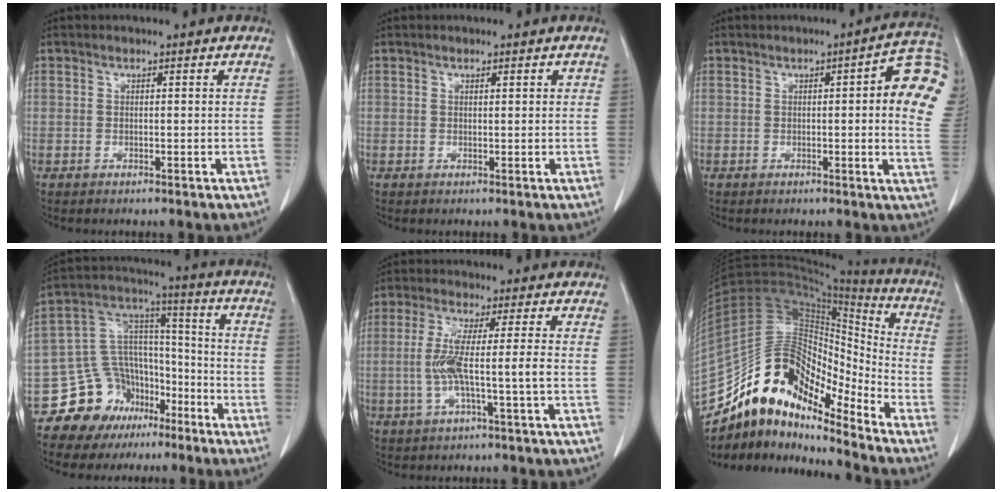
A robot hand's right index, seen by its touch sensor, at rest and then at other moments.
{"total": 0.9, "force": [0.4, 0.4, 0.7], "torque": [-0.008, 0.002, 0.006]}
{"total": 11.5, "force": [1.9, 1.3, 11.3], "torque": [-0.123, 0.005, 0.009]}
{"total": 13.7, "force": [-8.5, 10.2, 3.2], "torque": [-0.060, 0.091, -0.138]}
{"total": 7.1, "force": [-1.2, -0.6, 6.9], "torque": [-0.142, 0.001, -0.022]}
{"total": 18.2, "force": [-13.9, 6.0, 10.0], "torque": [-0.167, 0.067, -0.246]}